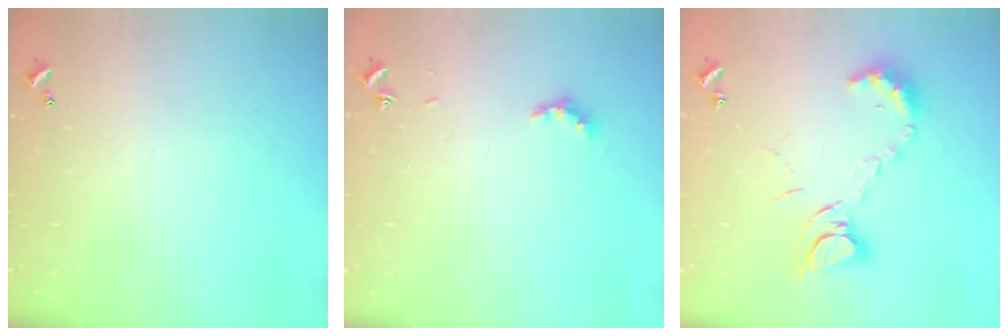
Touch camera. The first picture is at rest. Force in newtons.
{"total": 3.5, "press": 3.4, "slide": 1.0}
{"total": 9.8, "press": 9.8, "slide": 1.0}